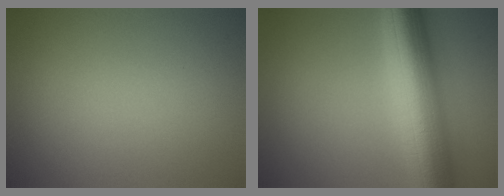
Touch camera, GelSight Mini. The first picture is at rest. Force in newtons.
{"total": 10.8, "press": 10.8, "slide": 0.2}